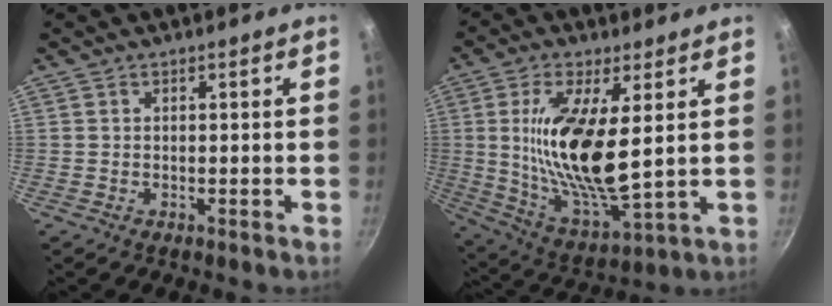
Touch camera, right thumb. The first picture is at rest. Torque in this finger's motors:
{"motor_torque": [1.35, 3.66, 1.89, -0.01, 0.57]}